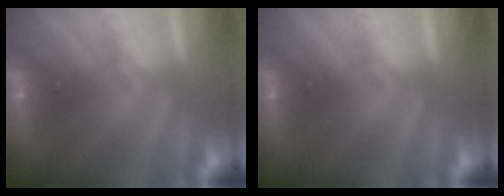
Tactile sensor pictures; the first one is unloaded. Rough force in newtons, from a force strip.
{"total": 0.0}